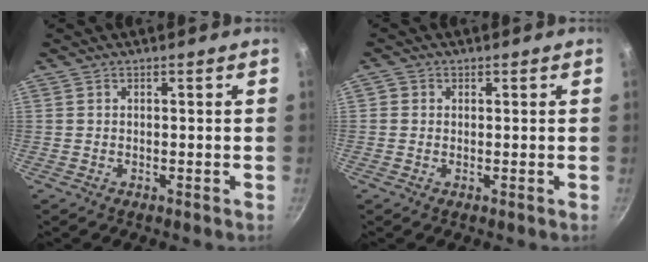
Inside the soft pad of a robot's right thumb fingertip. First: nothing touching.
{"total": 1.3, "force": [0.2, 1.2, 0.3], "torque": [-0.002, -0.002, -0.004]}